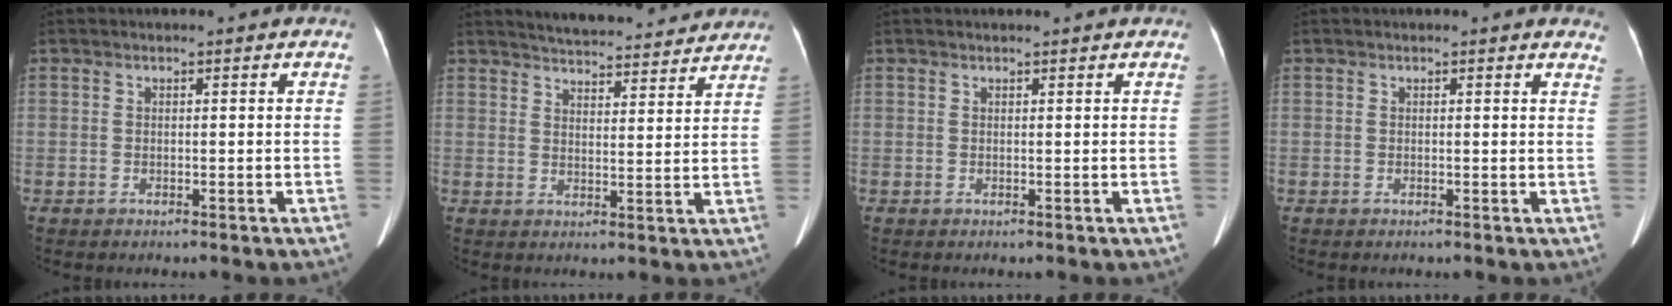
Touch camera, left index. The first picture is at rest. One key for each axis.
{"total": 15.3, "fx": 14.3, "fy": 2.6, "fz": 4.7, "tx": -0.058, "ty": 0.013, "tz": 0.186}
{"total": 1.3, "fx": 1.2, "fy": 0.1, "fz": 0.5, "tx": -0.007, "ty": 0.013, "tz": 0.018}
{"total": 2.3, "fx": 2.2, "fy": 0.6, "fz": 0.5, "tx": -0.004, "ty": -0.009, "tz": -0.002}